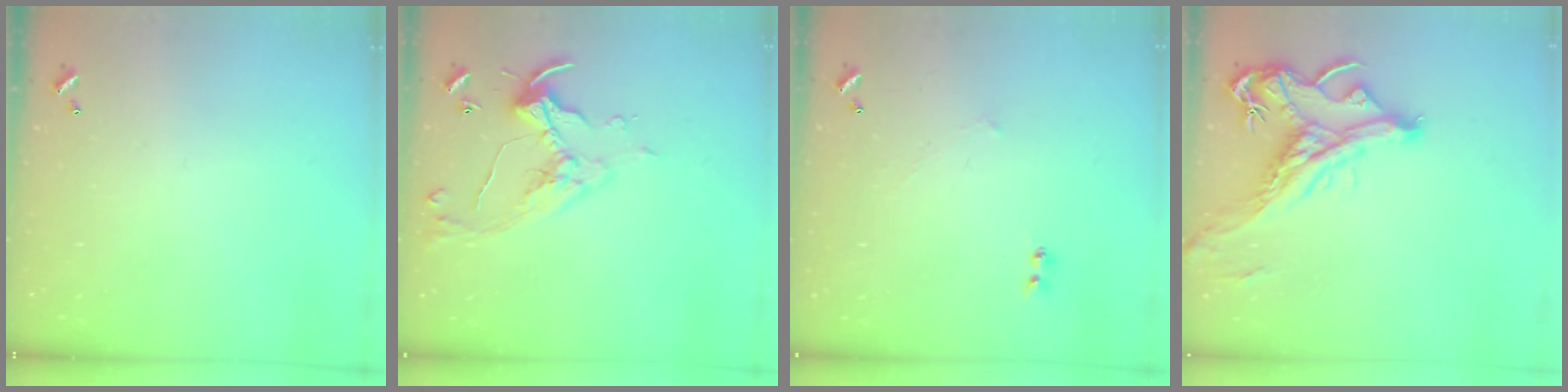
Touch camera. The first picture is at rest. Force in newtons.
{"total": 7.3, "press": 7.2, "slide": 1.4}
{"total": 2.9, "press": 2.9, "slide": 0.4}
{"total": 3.5, "press": 3.3, "slide": 1.3}